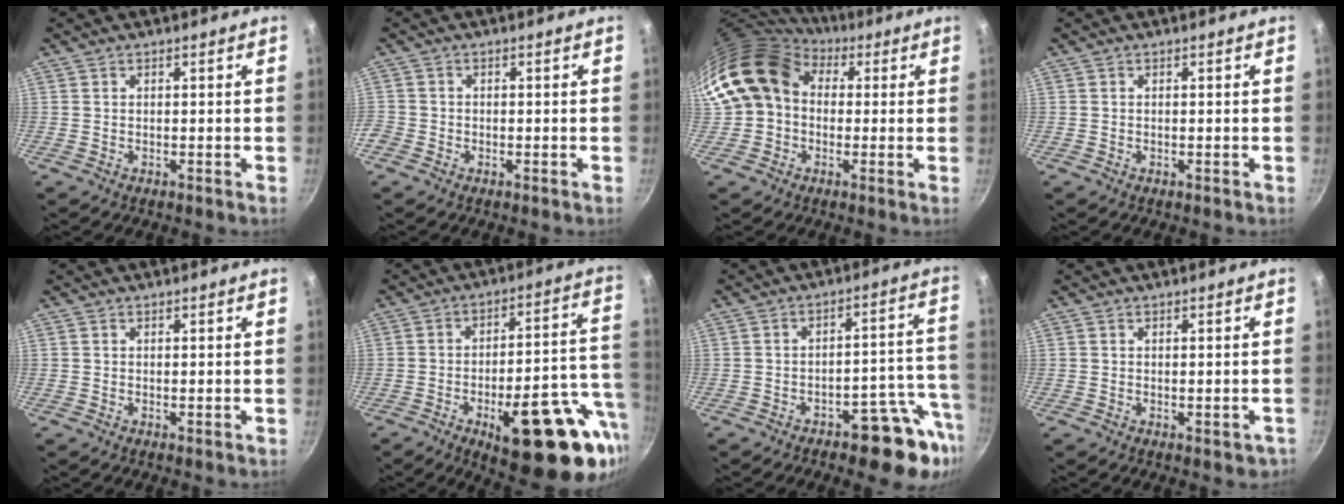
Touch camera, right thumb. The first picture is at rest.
{"total": 2.7, "force": [-1.4, 2.1, 0.9], "torque": [-0.027, 0.003, -0.031]}
{"total": 13.9, "force": [2.1, 11.4, 7.6], "torque": [-0.117, 0.028, 0.022]}
{"total": 0.0}
{"total": 0.0}
{"total": 23.8, "force": [-9.5, 8.4, 20.1], "torque": [-0.223, 0.032, -0.124]}
{"total": 11.4, "force": [-6.0, 4.8, 8.4], "torque": [-0.051, 0.061, -0.079]}
{"total": 2.1, "force": [-0.6, 0.9, 1.8], "torque": [-0.019, -0.004, -0.007]}